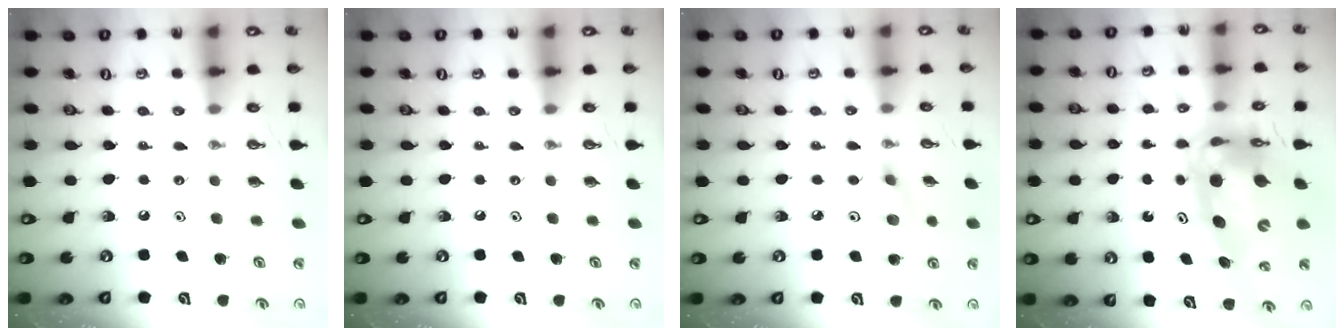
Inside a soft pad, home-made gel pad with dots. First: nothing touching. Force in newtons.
{"total": 0.0}
{"total": 4.2, "press": 4.1, "slide": 0.9}
{"total": 15.1, "press": 15.1, "slide": 1.4}